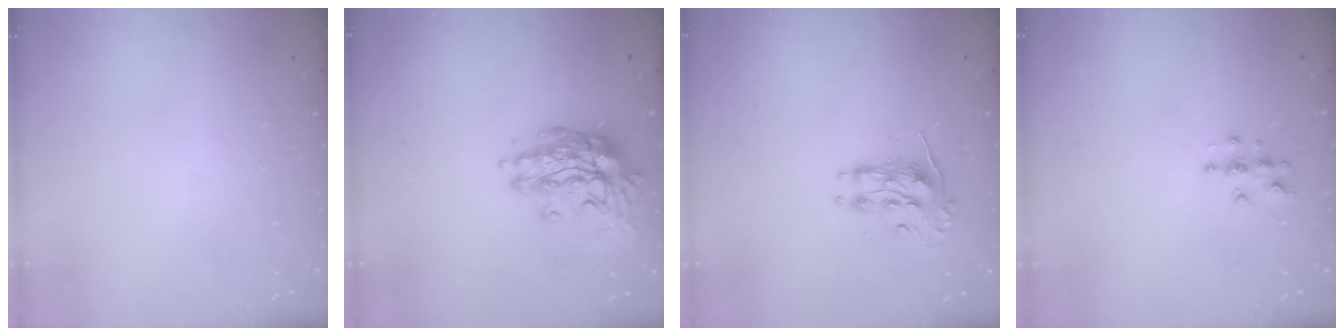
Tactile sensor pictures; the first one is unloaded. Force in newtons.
{"total": 15.6, "press": 15.3, "slide": 3.5}
{"total": 8.7, "press": 8.7, "slide": 0.2}
{"total": 4.3, "press": 4.3, "slide": 0.4}